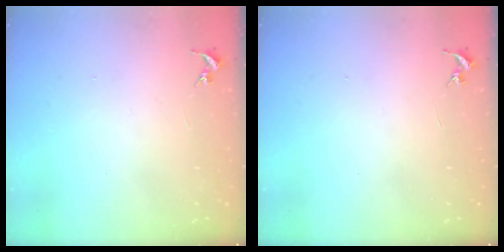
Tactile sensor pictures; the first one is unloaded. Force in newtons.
{"total": 0.0}